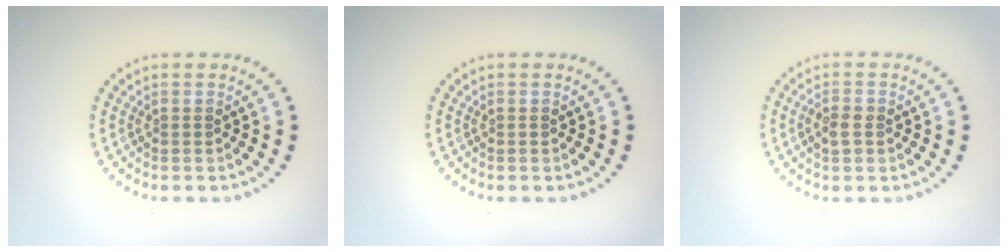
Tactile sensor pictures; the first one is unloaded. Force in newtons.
{"total": 0.0}
{"total": 1.6, "press": 1.5, "slide": 0.3}